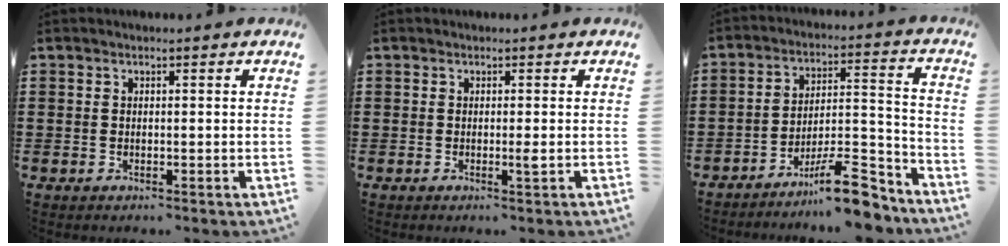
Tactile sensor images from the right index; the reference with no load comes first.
{"total": 1.3, "force": [-0.4, -0.3, 1.2], "torque": [-0.022, -0.007, -0.008]}
{"total": 12.2, "force": [-9.7, 2.1, 7.0], "torque": [-0.092, 0.044, -0.174]}